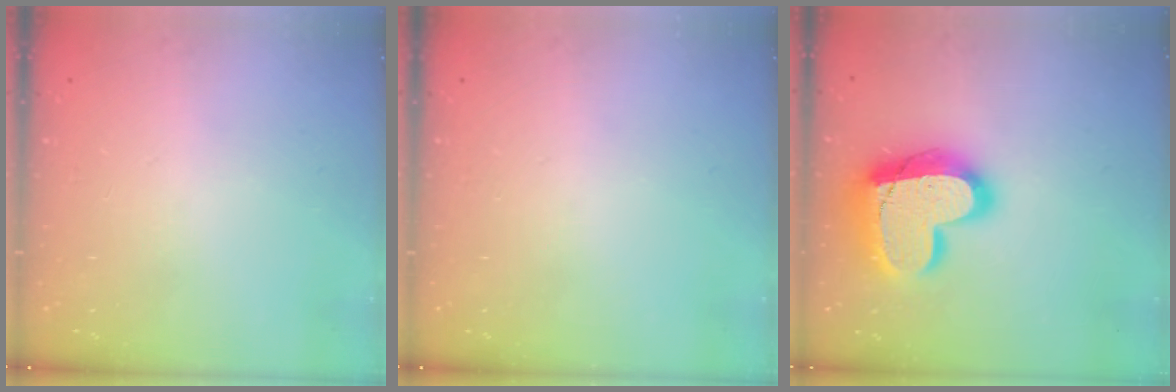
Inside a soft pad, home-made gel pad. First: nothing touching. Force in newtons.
{"total": 0.0}
{"total": 21.4, "press": 21.3, "slide": 1.7}